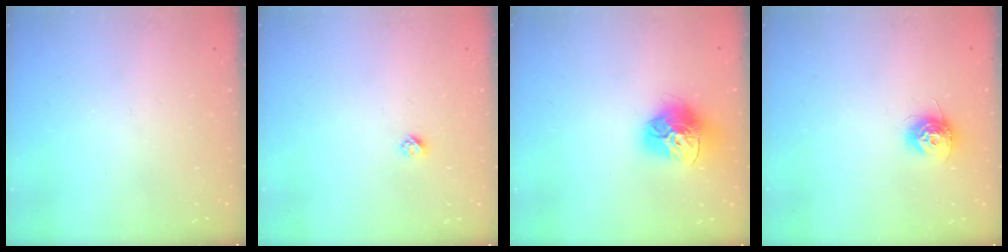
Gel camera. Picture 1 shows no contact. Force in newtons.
{"total": 2.4, "press": 2.4, "slide": 0.2}
{"total": 16.0, "press": 15.9, "slide": 1.7}
{"total": 9.5, "press": 9.5, "slide": 0.4}